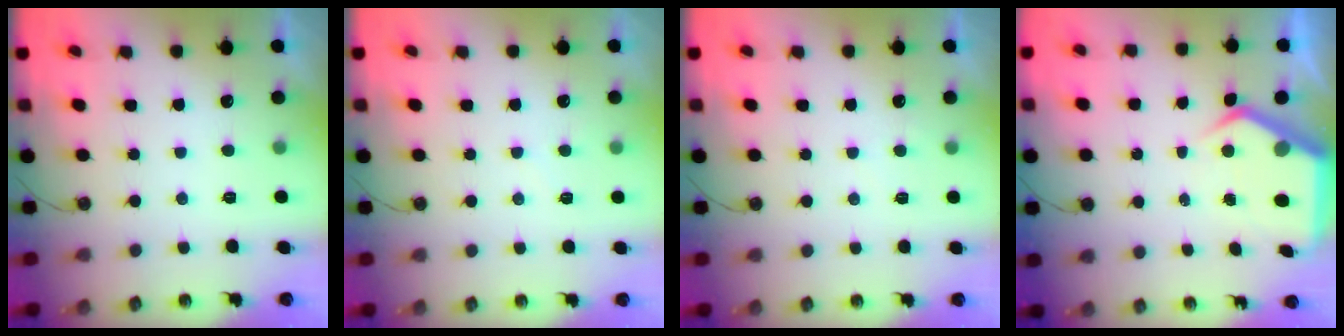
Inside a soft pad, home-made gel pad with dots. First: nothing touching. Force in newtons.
{"total": 4.7, "press": 4.7, "slide": 0.5}
{"total": 3.1, "press": 3.1, "slide": 0.3}
{"total": 6.6, "press": 6.6, "slide": 0.5}